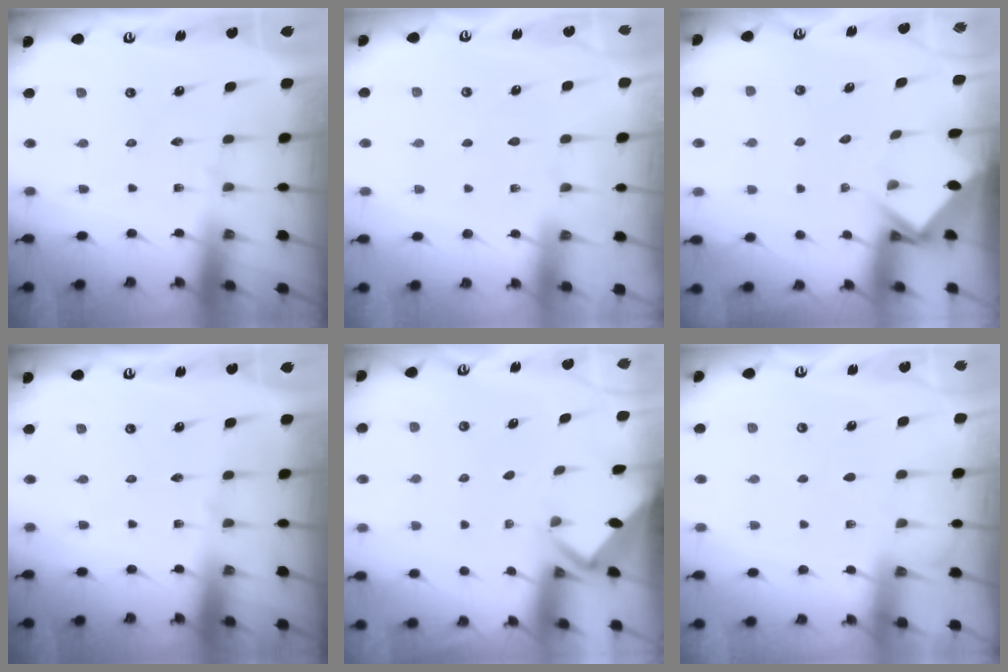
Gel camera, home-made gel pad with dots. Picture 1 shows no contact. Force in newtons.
{"total": 2.9, "press": 2.8, "slide": 0.4}
{"total": 3.9, "press": 3.9, "slide": 0.2}
{"total": 0.0}
{"total": 2.0, "press": 2.0, "slide": 0.2}
{"total": 4.0, "press": 4.0, "slide": 0.5}